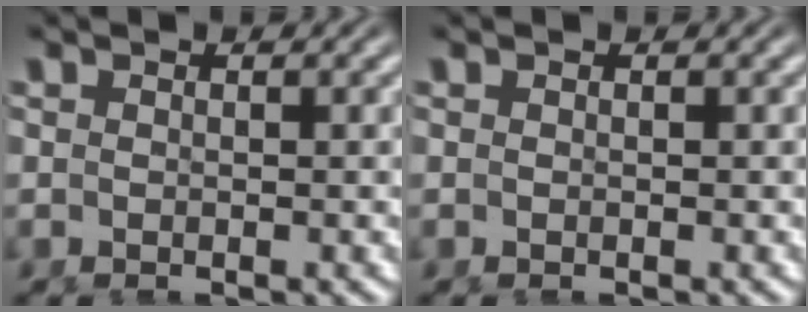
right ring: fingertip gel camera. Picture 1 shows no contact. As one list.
[{"total": 0.0}]